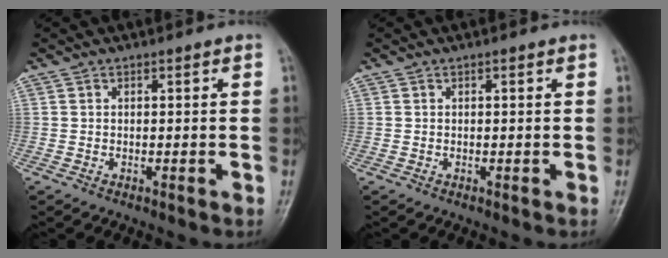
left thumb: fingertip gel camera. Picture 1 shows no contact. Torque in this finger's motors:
{"motor_torque": [-0.16, 0.09, -0.12, 0.06, 0.00]}